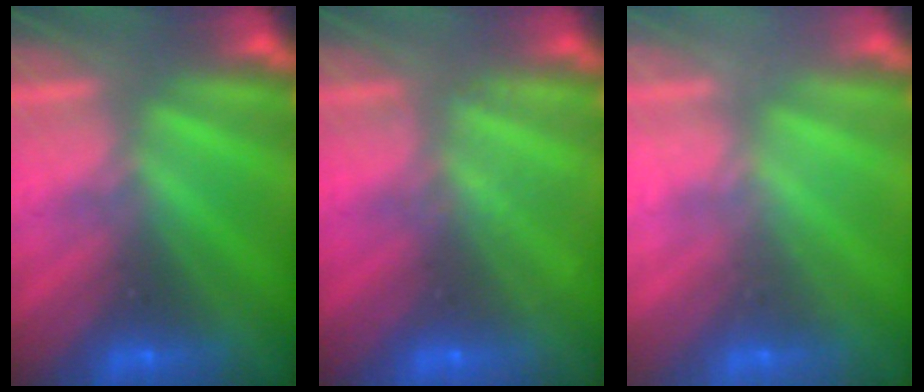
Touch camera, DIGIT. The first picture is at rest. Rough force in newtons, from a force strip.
{"total": 1.9}
{"total": 2.3}